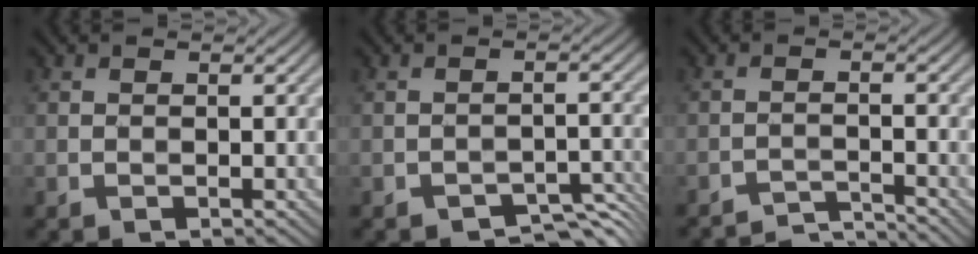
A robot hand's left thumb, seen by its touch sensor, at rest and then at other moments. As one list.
[{"total": 3.2, "force": [-3.0, 0.7, 0.8], "torque": [-0.009, 0.004, -0.043]}, {"total": 3.5, "force": [-3.5, -0.4, 0.1], "torque": [0.007, 0.006, -0.072]}]